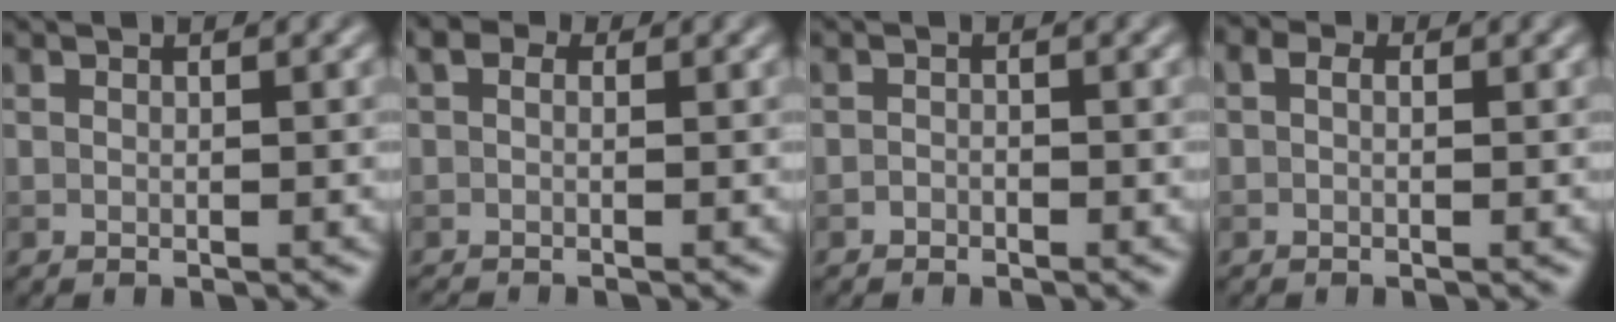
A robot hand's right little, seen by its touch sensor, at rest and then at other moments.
{"total": 1.2, "force": [-0.3, 0.8, 0.9], "torque": [-0.016, 0.004, -0.011]}
{"total": 0.7, "force": [-0.5, 0.4, 0.1], "torque": [0.001, -0.001, -0.010]}
{"total": 1.3, "force": [0.4, 0.8, 0.9], "torque": [-0.015, -0.003, -0.004]}